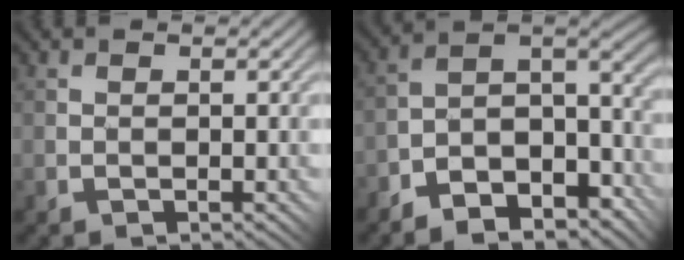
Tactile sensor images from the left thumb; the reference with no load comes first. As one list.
[{"total": 10.0, "force": [-7.1, 4.3, 5.6], "torque": [-0.096, -0.003, -0.127]}]